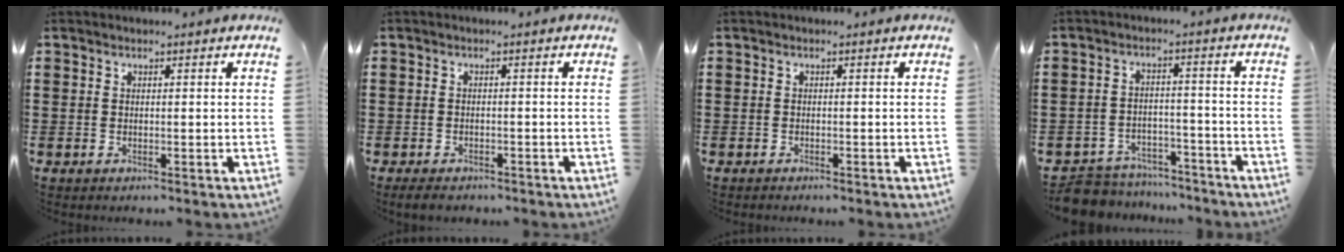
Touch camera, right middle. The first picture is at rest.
{"total": 1.8, "force": [-1.5, 0.8, 0.4], "torque": [-0.009, 0.004, -0.032]}
{"total": 0.6, "force": [-0.6, 0.2, 0.0], "torque": [-0.001, 0.001, -0.014]}
{"total": 6.6, "force": [-6.4, 1.3, 0.5], "torque": [-0.017, 0.016, -0.131]}